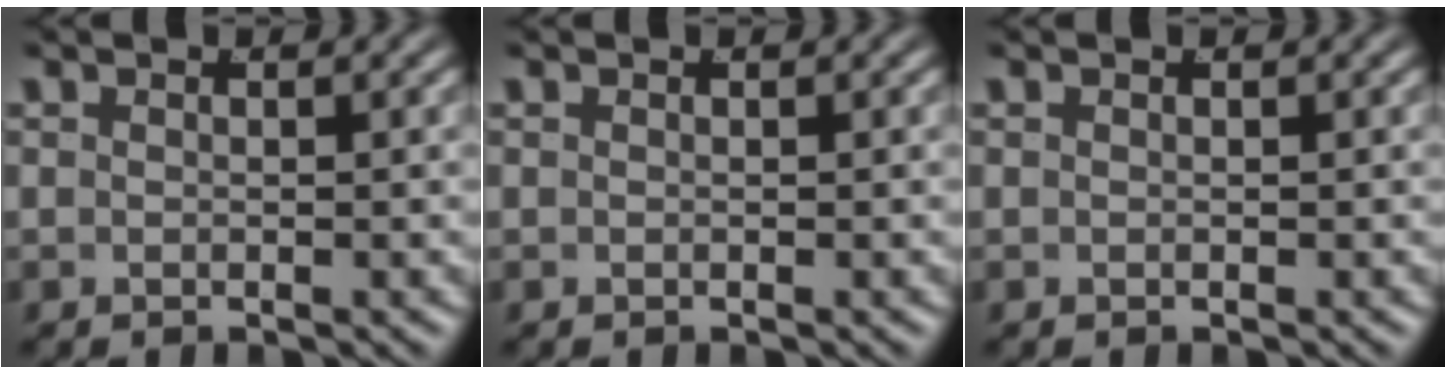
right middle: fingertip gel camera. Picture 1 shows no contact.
{"total": 0.0}
{"total": 0.0}